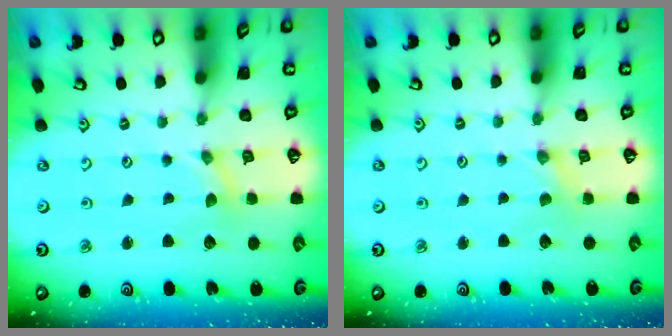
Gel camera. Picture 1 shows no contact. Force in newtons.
{"total": 0.0}